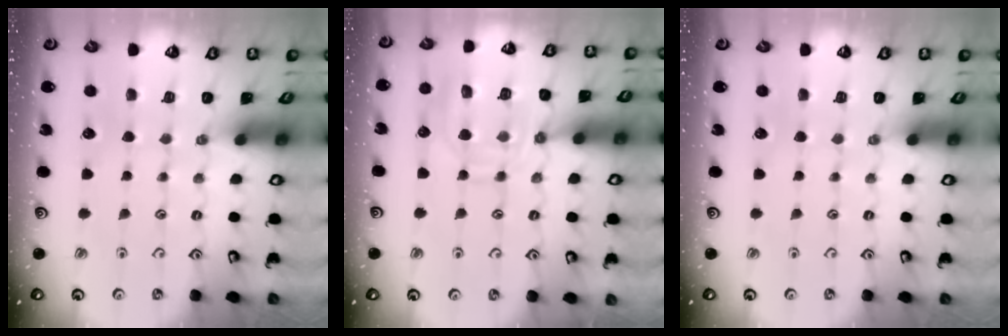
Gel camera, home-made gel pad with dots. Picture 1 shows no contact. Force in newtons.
{"total": 13.4, "press": 13.3, "slide": 1.2}
{"total": 0.0}